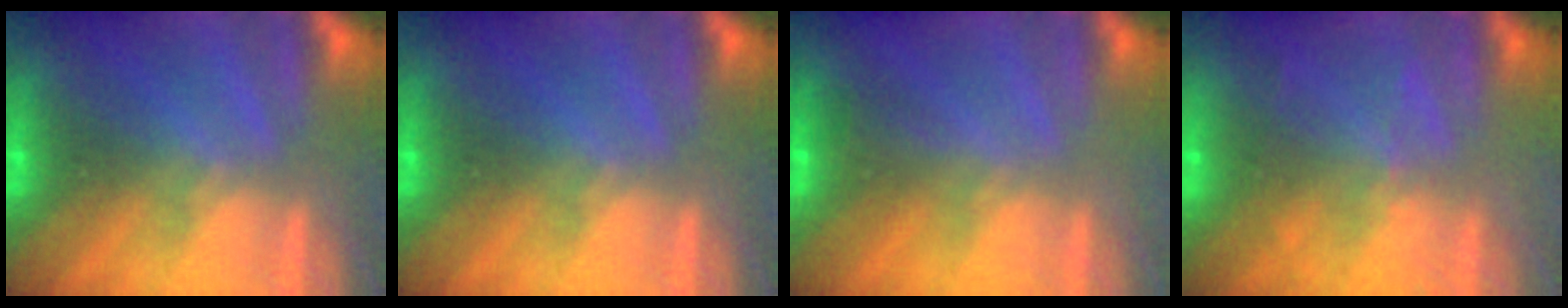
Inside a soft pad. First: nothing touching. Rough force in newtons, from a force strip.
{"total": 0.0}
{"total": 2.9}
{"total": 2.3}